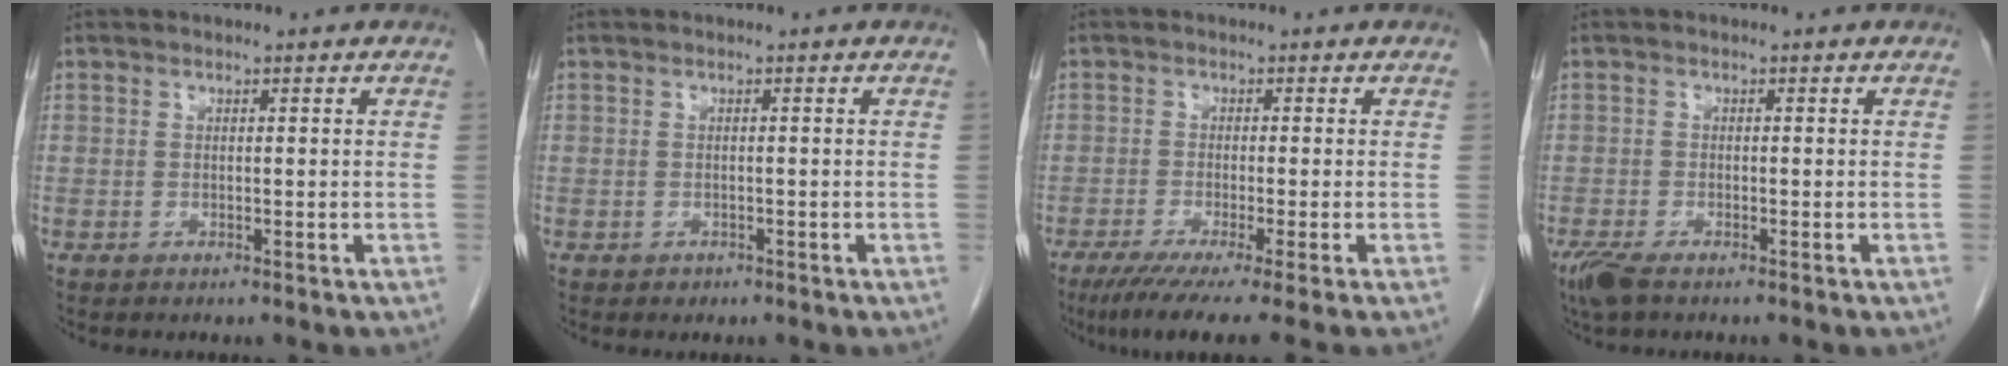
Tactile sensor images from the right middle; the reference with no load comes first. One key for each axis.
{"total": 0.6, "fx": -0.4, "fy": 0.5, "fz": 0.1, "tx": -0.006, "ty": 0.002, "tz": -0.005}
{"total": 9.1, "fx": -7.0, "fy": -1.3, "fz": 5.7, "tx": -0.070, "ty": -0.029, "tz": -0.108}
{"total": 3.4, "fx": -2.4, "fy": 0.9, "fz": 2.3, "tx": -0.054, "ty": -0.011, "tz": -0.043}